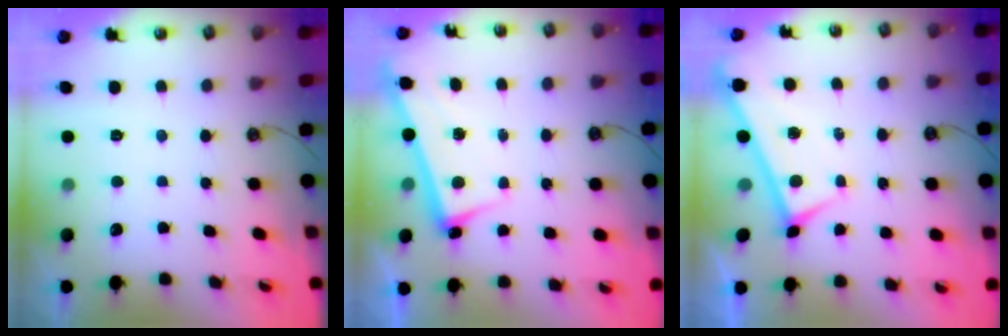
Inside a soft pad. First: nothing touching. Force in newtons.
{"total": 2.5, "press": 2.5, "slide": 0.7}
{"total": 0.0}